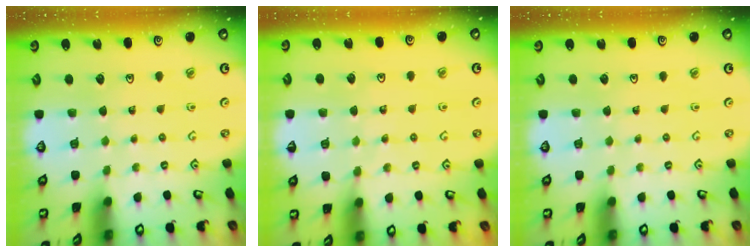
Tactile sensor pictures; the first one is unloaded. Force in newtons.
{"total": 5.4, "press": 5.4, "slide": 0.9}
{"total": 0.0}